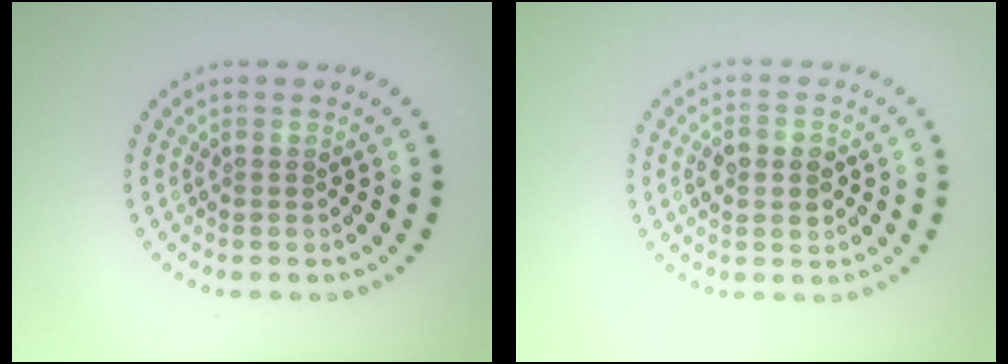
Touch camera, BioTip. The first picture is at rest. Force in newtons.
{"total": 2.6, "press": 2.6, "slide": 0.2}